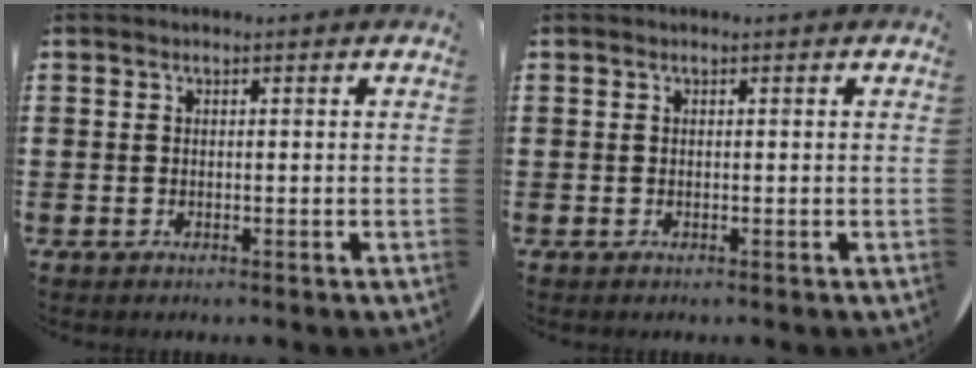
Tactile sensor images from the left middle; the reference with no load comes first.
{"total": 0.0}